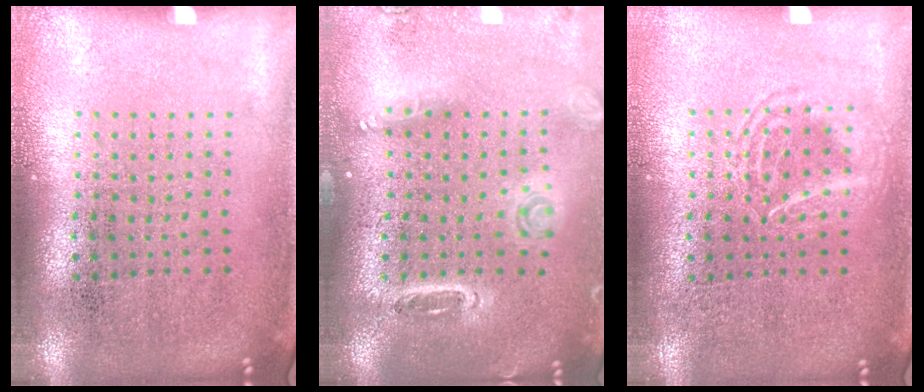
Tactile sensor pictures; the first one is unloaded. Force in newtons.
{"total": 1.5, "press": 1.5, "slide": 0.1}
{"total": 1.7, "press": 1.7, "slide": 0.2}